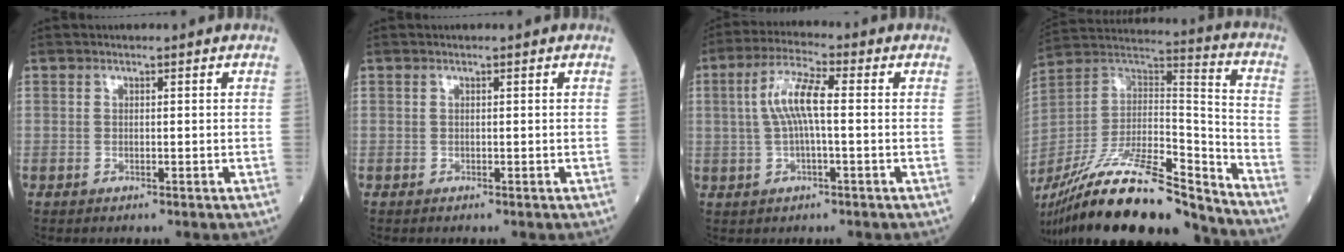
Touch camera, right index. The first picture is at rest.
{"total": 0.0}
{"total": 7.1, "force": [0.6, 1.3, 7.0], "torque": [-0.147, 0.016, 0.008]}
{"total": 26.3, "force": [-21.7, 3.8, 14.4], "torque": [-0.261, -0.005, -0.373]}